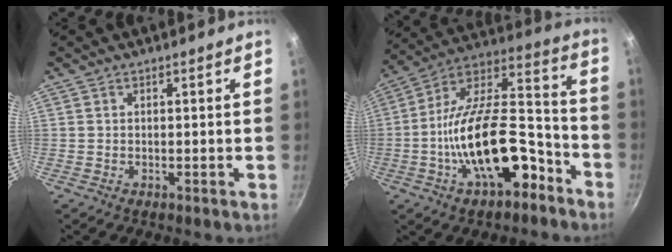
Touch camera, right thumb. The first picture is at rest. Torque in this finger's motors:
{"motor_torque": [2.83, 2.18, 2.16, -0.61, 0.71]}